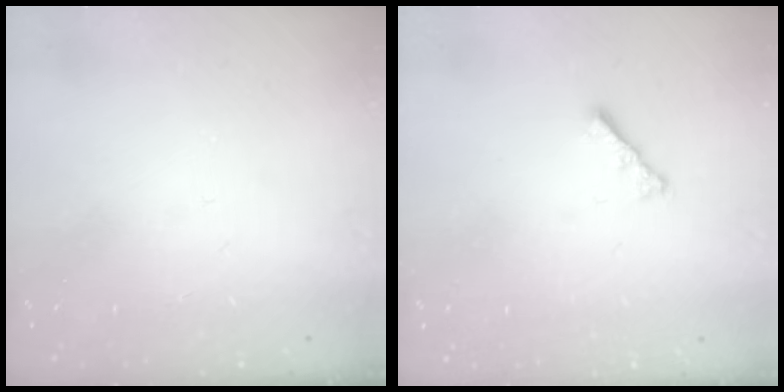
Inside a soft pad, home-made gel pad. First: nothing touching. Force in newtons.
{"total": 2.4, "press": 2.3, "slide": 0.6}